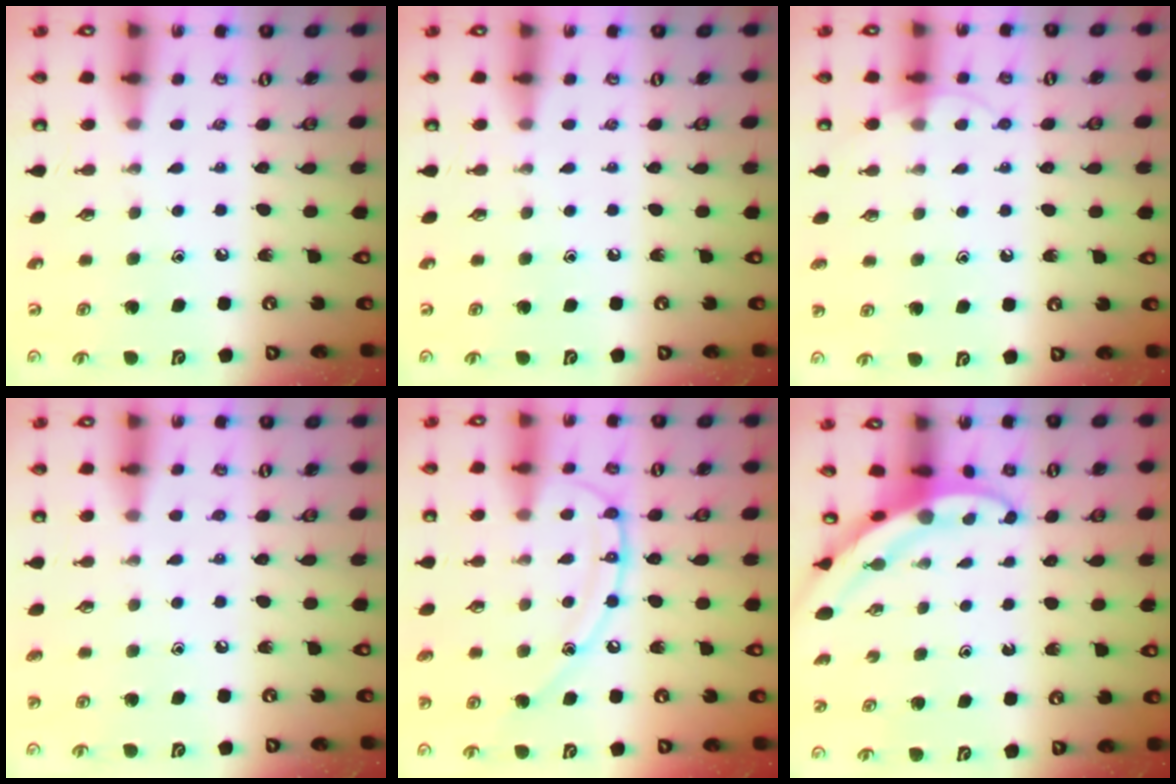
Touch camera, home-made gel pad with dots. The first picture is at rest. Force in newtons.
{"total": 0.0}
{"total": 4.9, "press": 4.9, "slide": 0.4}
{"total": 4.7, "press": 4.7, "slide": 0.6}
{"total": 14.2, "press": 14.2, "slide": 1.2}
{"total": 3.1, "press": 3.1, "slide": 0.2}